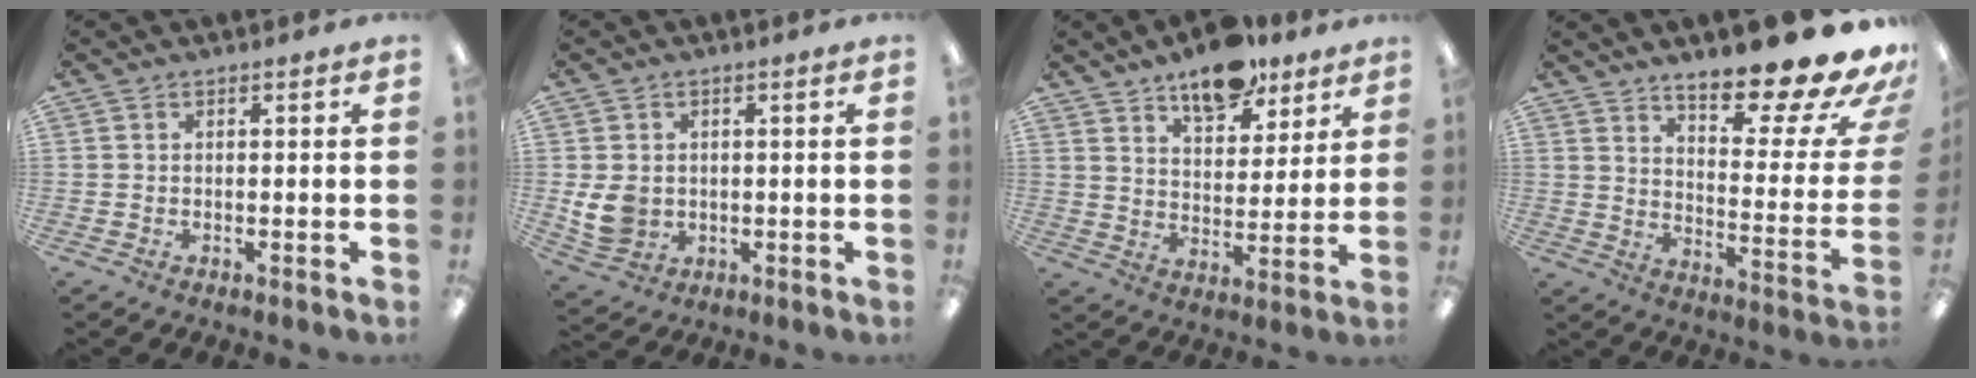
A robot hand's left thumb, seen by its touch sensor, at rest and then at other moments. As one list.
[{"total": 6.7, "force": [0.2, 5.7, 3.5], "torque": [-0.077, 0.007, 0.008]}, {"total": 12.7, "force": [9.7, 5.7, 5.8], "torque": [-0.068, -0.058, 0.170]}, {"total": 18.9, "force": [14.8, 4.3, 11.1], "torque": [-0.151, -0.118, 0.239]}]